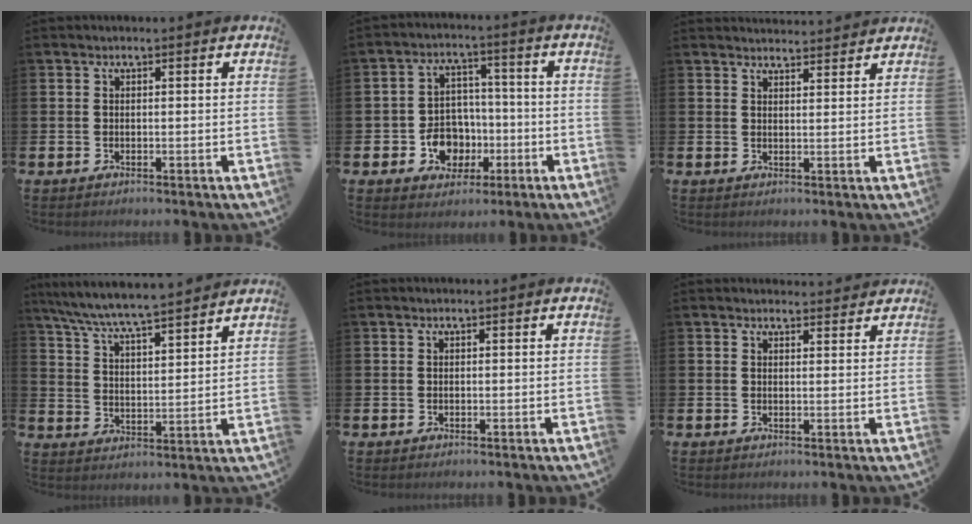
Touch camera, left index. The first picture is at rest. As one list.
[{"total": 6.8, "force": [-2.1, 5.8, 2.8], "torque": [-0.060, 0.020, -0.035]}, {"total": 2.9, "force": [2.9, 0.3, -0.1], "torque": [0.003, -0.019, 0.052]}, {"total": 7.3, "force": [7.1, -0.2, 1.9], "torque": [-0.068, -0.047, 0.125]}, {"total": 0.0}, {"total": 2.0, "force": [1.9, 0.4, -0.1], "torque": [0.008, -0.011, 0.033]}]